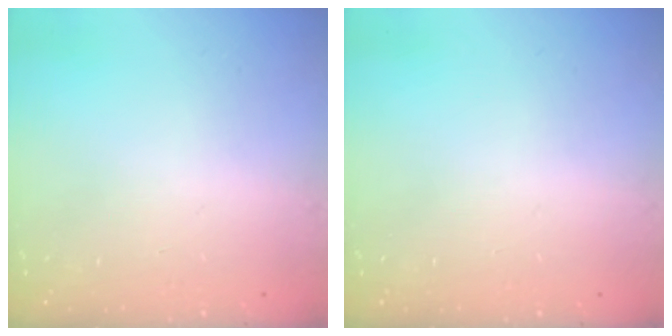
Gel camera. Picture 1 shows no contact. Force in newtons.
{"total": 0.0}